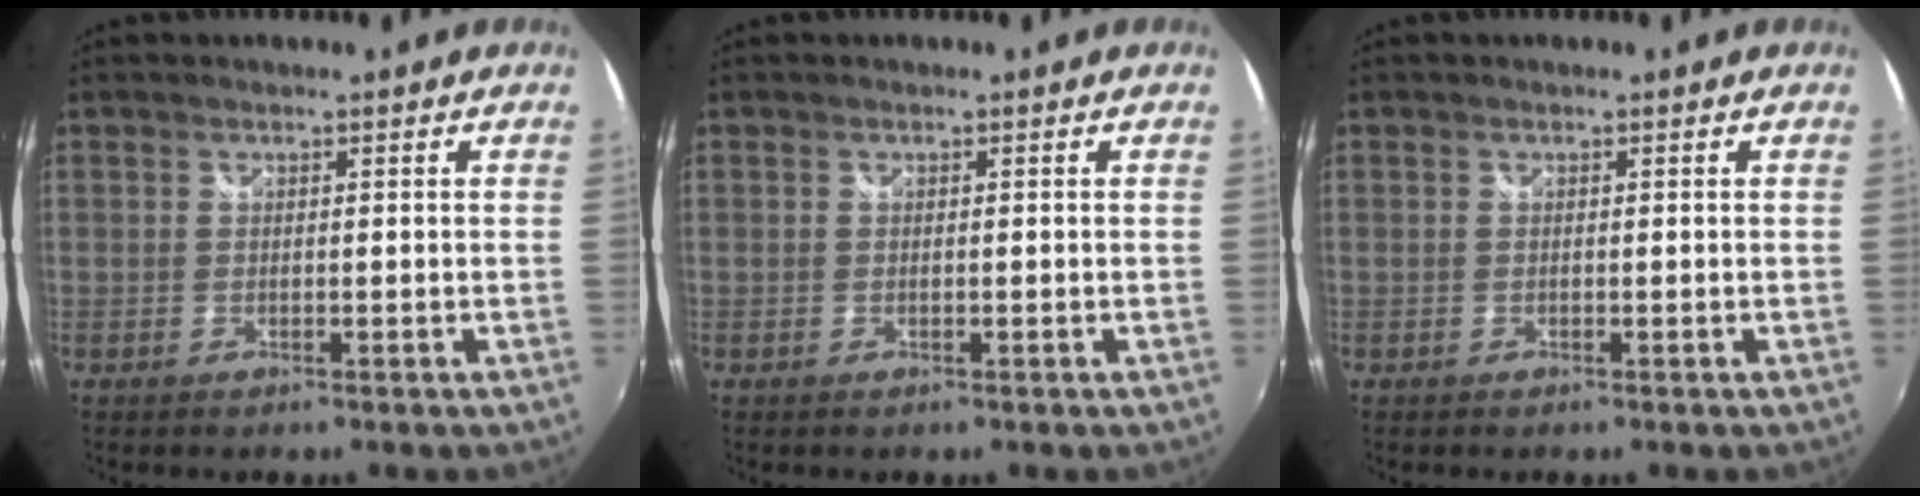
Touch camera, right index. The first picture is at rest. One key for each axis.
{"total": 0.0}
{"total": 0.0}